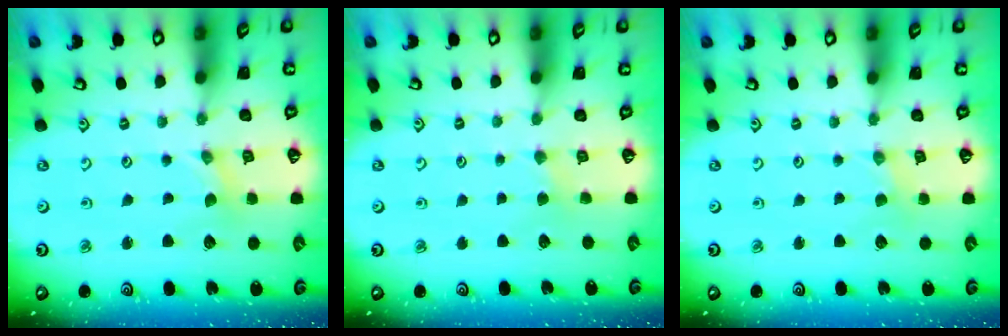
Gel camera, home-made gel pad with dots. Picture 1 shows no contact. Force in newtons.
{"total": 2.2, "press": 2.2, "slide": 0.3}
{"total": 0.5, "press": 0.5, "slide": 0.1}